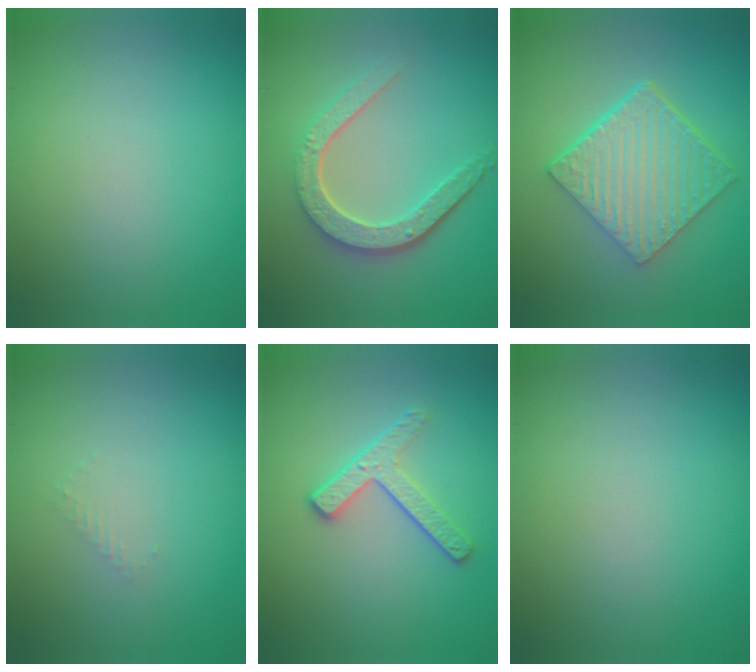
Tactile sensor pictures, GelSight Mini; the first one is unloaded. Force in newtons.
{"total": 4.7, "press": 3.6, "slide": 3.0}
{"total": 6.4, "press": 4.6, "slide": 4.4}
{"total": 0.8, "press": 0.8, "slide": 0.3}
{"total": 3.1, "press": 2.5, "slide": 1.8}
{"total": 0.0}